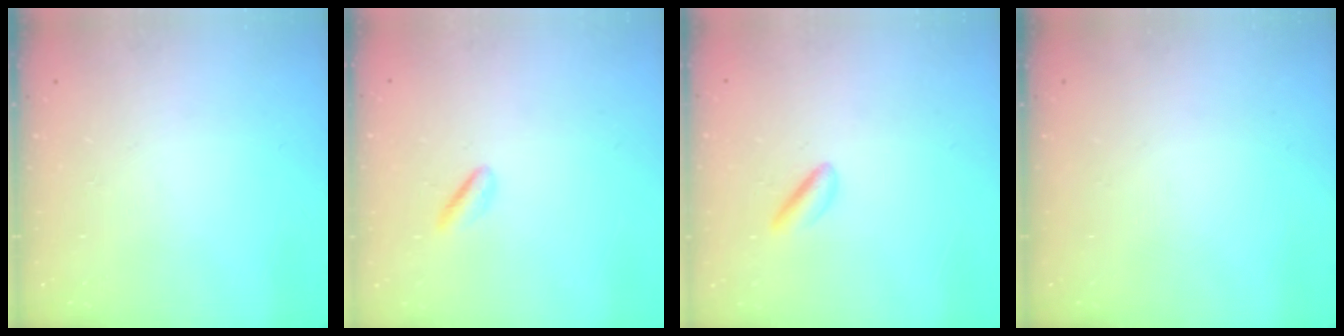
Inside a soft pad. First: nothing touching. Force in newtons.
{"total": 1.1, "press": 0.9, "slide": 0.7}
{"total": 2.6, "press": 2.5, "slide": 1.0}
{"total": 0.0}